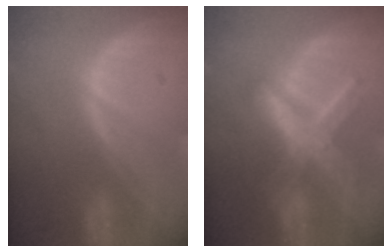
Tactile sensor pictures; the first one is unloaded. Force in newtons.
{"total": 8.4, "press": 8.4, "slide": 0.8}